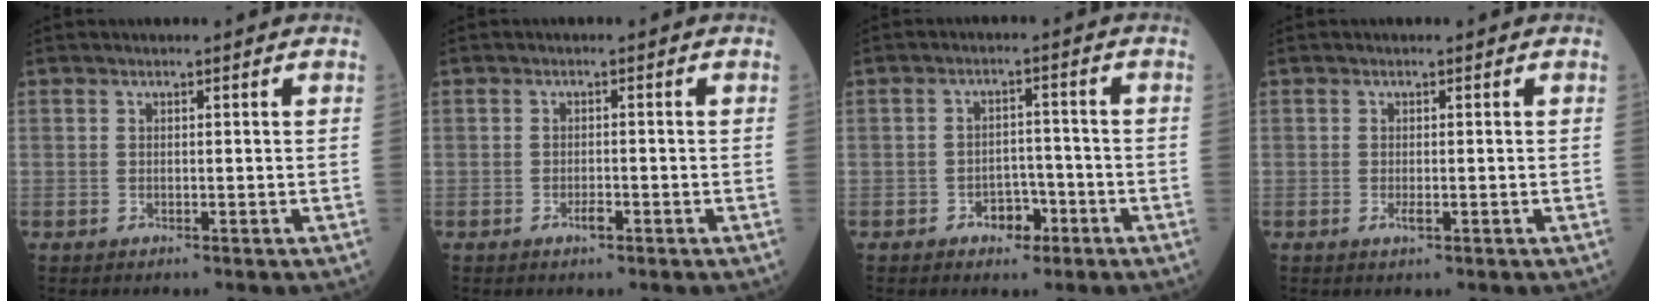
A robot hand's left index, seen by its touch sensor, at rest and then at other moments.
{"total": 1.4, "force": [-1.0, 0.4, 1.0], "torque": [-0.017, 0.000, -0.014]}
{"total": 4.0, "force": [-2.3, 2.5, 2.1], "torque": [-0.027, 0.010, -0.033]}
{"total": 0.9, "force": [-0.4, 0.2, 0.8], "torque": [-0.016, -0.002, -0.006]}